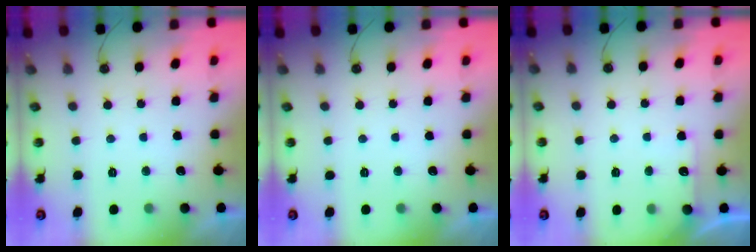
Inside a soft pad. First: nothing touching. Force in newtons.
{"total": 0.0}
{"total": 4.6, "press": 4.5, "slide": 0.6}